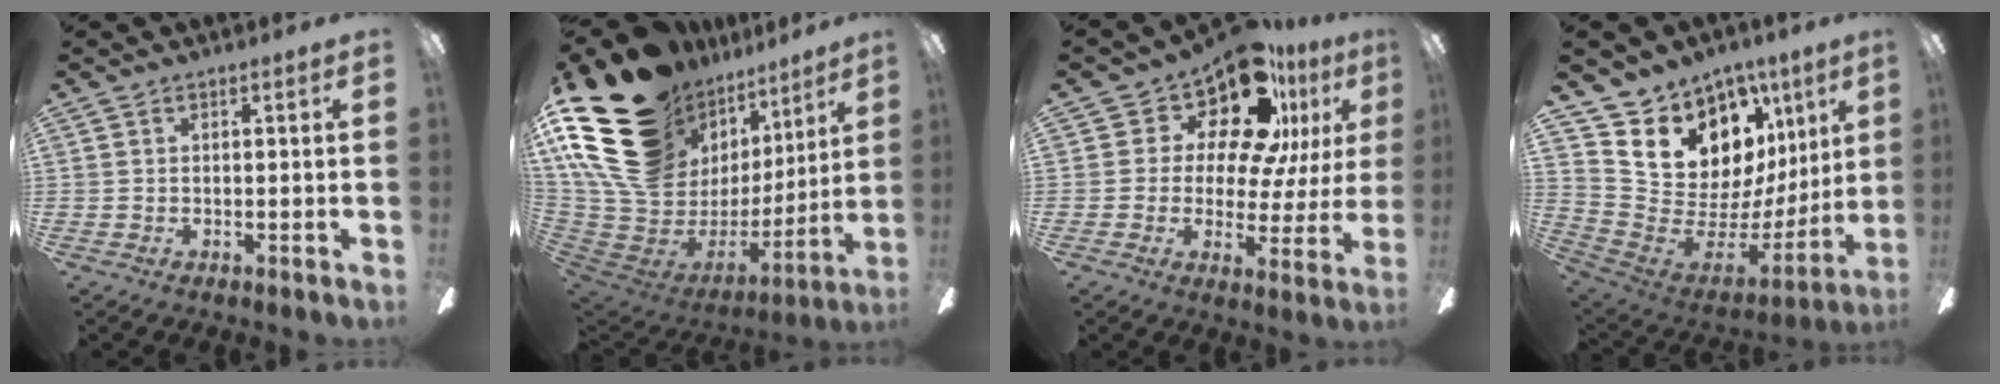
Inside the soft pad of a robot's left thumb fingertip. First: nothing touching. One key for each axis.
{"total": 24.7, "fx": 14.5, "fy": 15.2, "fz": 13.0, "tx": -0.255, "ty": -0.115, "tz": 0.305}
{"total": 17.5, "fx": 11.9, "fy": 8.2, "fz": 9.9, "tx": -0.161, "ty": -0.085, "tz": 0.204}
{"total": 14.9, "fx": 9.2, "fy": 10.2, "fz": 5.7, "tx": -0.101, "ty": -0.082, "tz": 0.189}